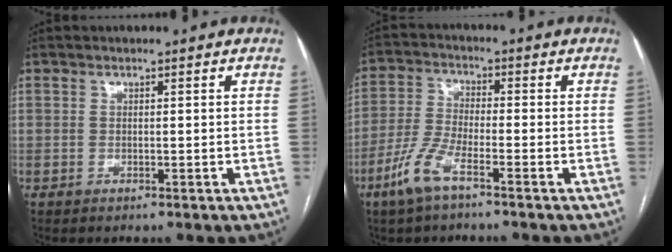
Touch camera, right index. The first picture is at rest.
{"total": 6.9, "force": [-4.3, 1.4, 5.2], "torque": [-0.123, -0.007, -0.091]}